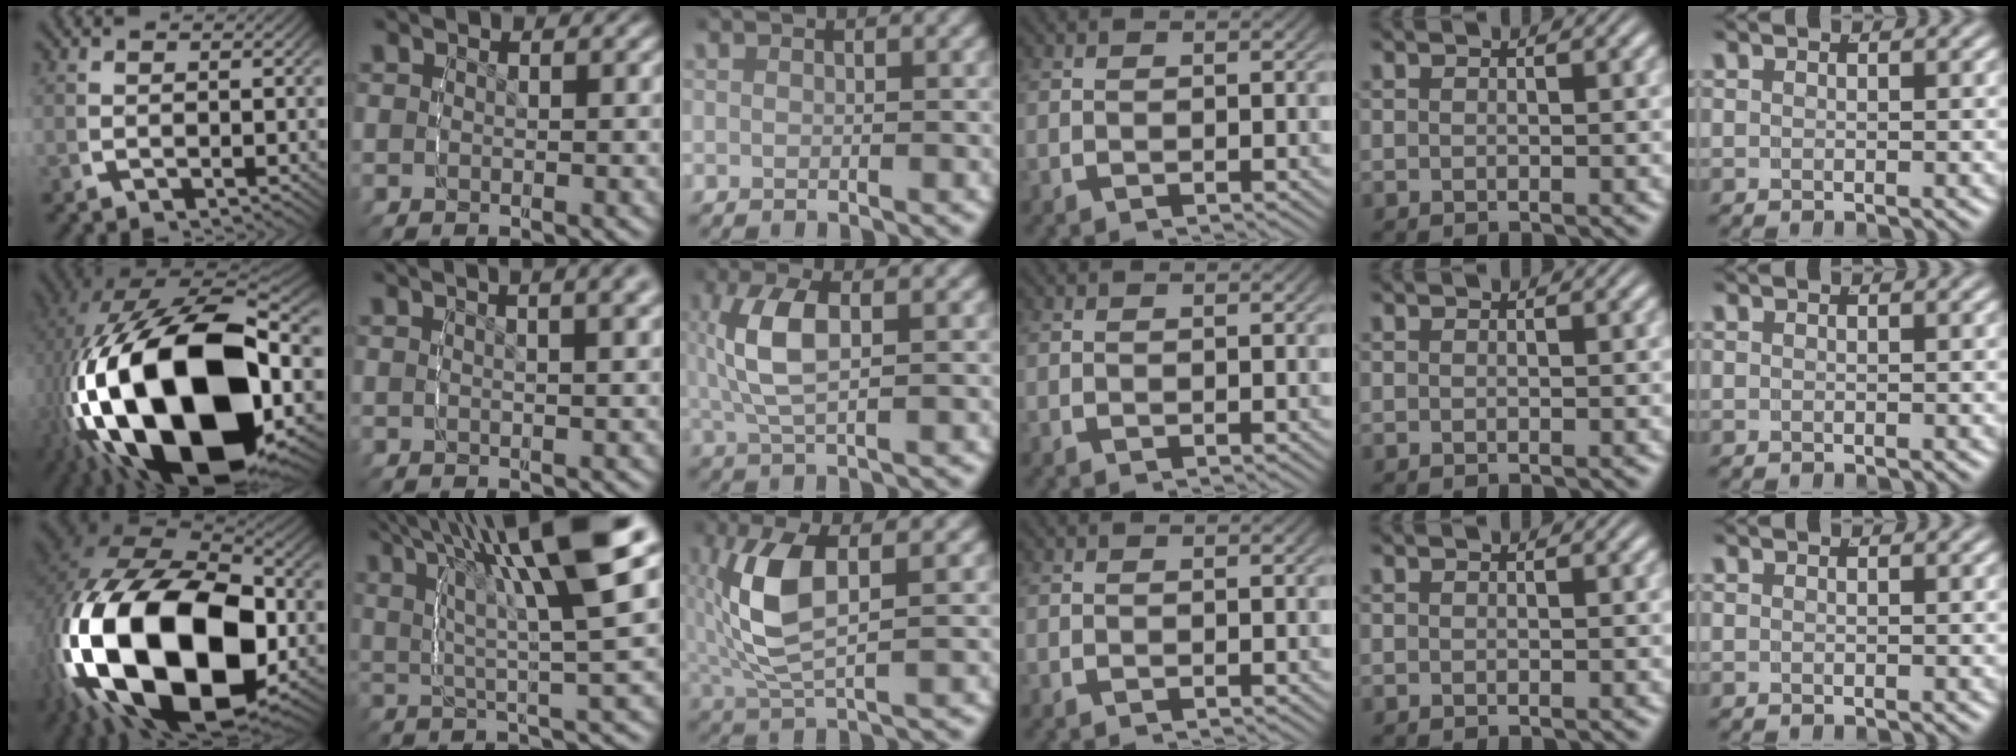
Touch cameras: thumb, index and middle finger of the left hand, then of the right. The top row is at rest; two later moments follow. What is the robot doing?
{"motion": "lift_and_place", "object": "tape"}